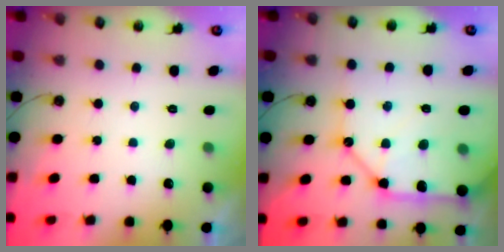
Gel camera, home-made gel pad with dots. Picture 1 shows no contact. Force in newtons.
{"total": 17.2, "press": 17.1, "slide": 2.2}